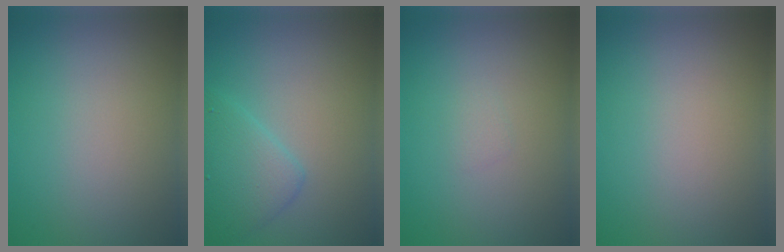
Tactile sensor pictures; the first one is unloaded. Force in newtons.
{"total": 3.3, "press": 3.3, "slide": 0.2}
{"total": 0.6, "press": 0.6, "slide": 0.0}
{"total": 0.0}